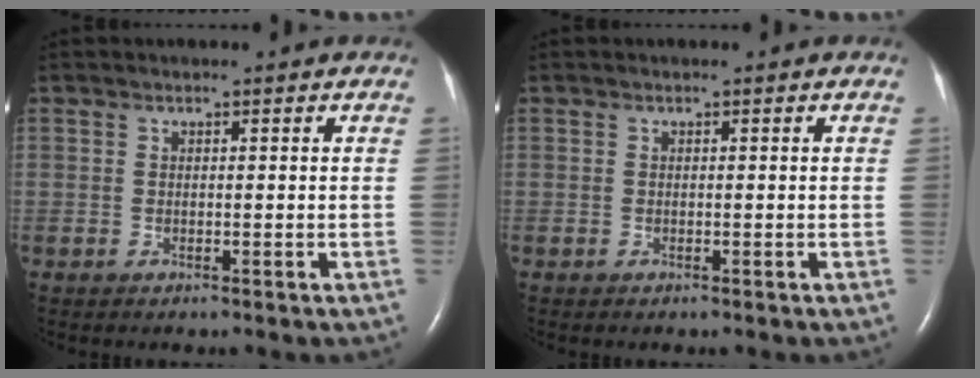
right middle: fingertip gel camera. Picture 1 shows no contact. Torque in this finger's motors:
{"motor_torque": [0.12, 0.02, -0.03, 0.01]}